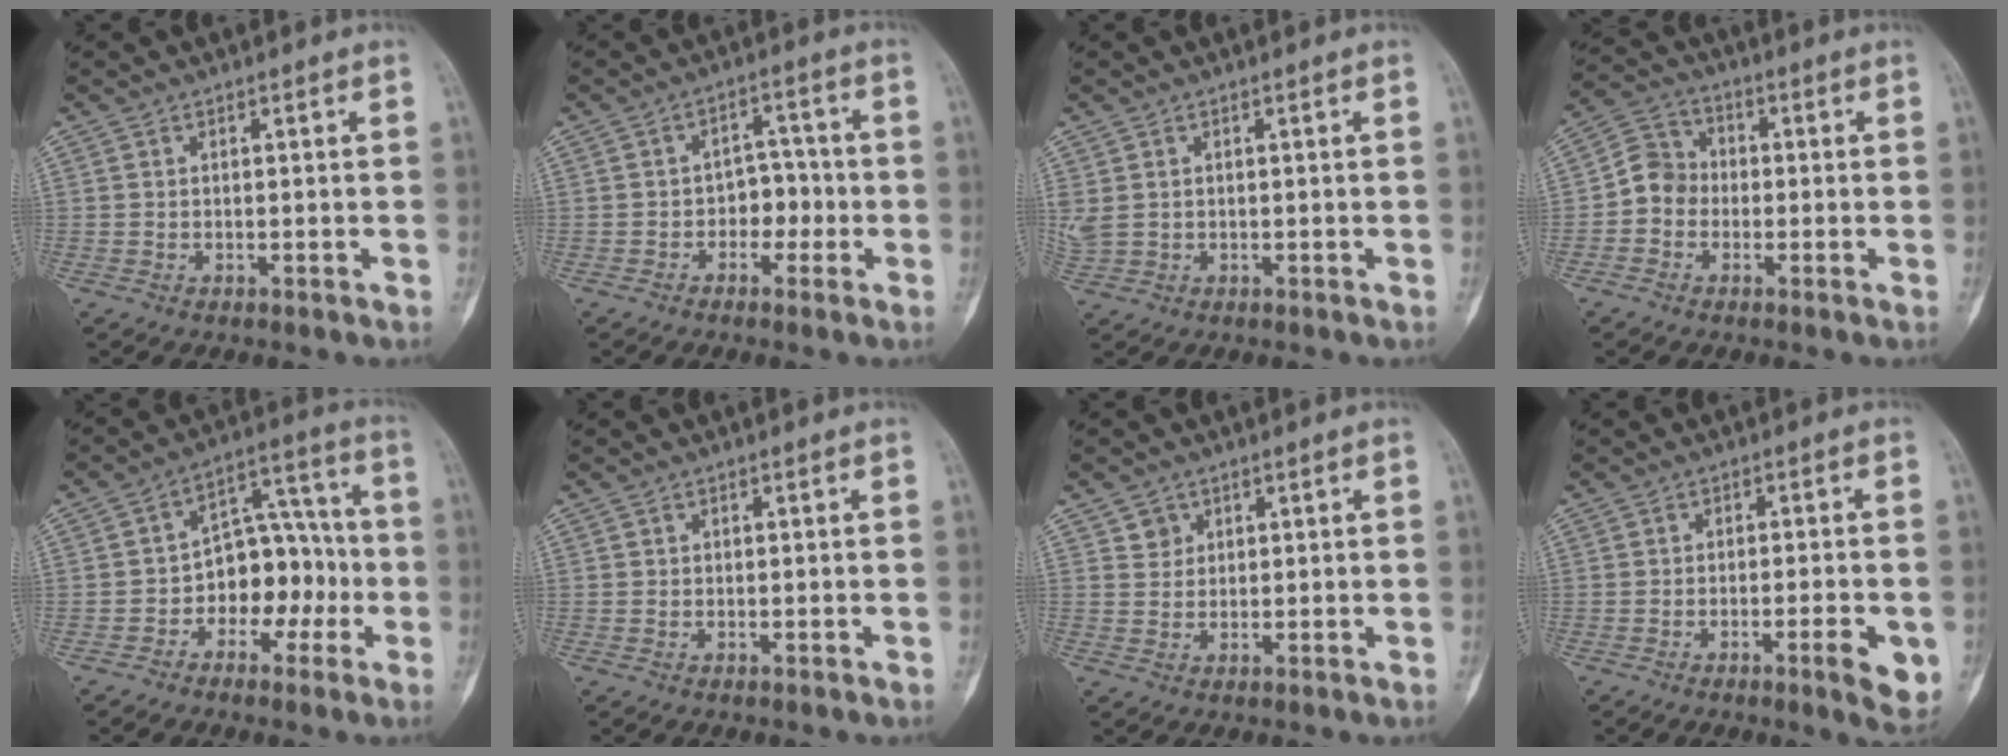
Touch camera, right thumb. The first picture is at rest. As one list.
[{"total": 5.4, "force": [-1.6, 4.0, 3.3], "torque": [-0.014, 0.025, -0.033]}, {"total": 5.5, "force": [1.3, 3.9, 3.6], "torque": [-0.083, 0.007, 0.035]}, {"total": 6.5, "force": [-1.3, 5.8, 2.6], "torque": [-0.023, 0.025, -0.039]}, {"total": 11.8, "force": [-2.9, 8.1, 8.1], "torque": [-0.077, 0.055, -0.052]}, {"total": 0.0}, {"total": 2.6, "force": [1.4, 2.1, 0.3], "torque": [0.015, -0.008, 0.019]}, {"total": 6.2, "force": [-2.3, 1.3, 5.7], "torque": [-0.073, -0.003, -0.029]}]